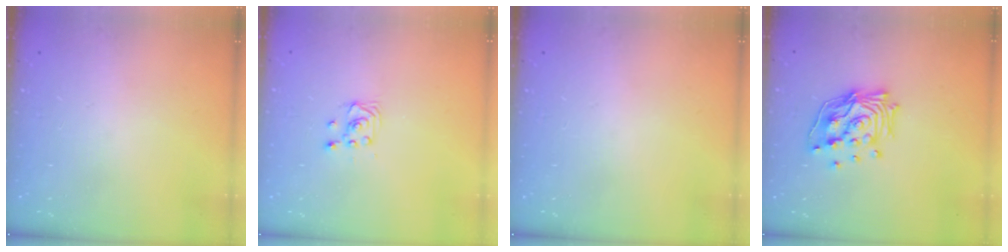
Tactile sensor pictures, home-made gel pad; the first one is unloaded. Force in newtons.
{"total": 2.9, "press": 2.9, "slide": 0.4}
{"total": 0.0}
{"total": 15.4, "press": 15.2, "slide": 1.8}